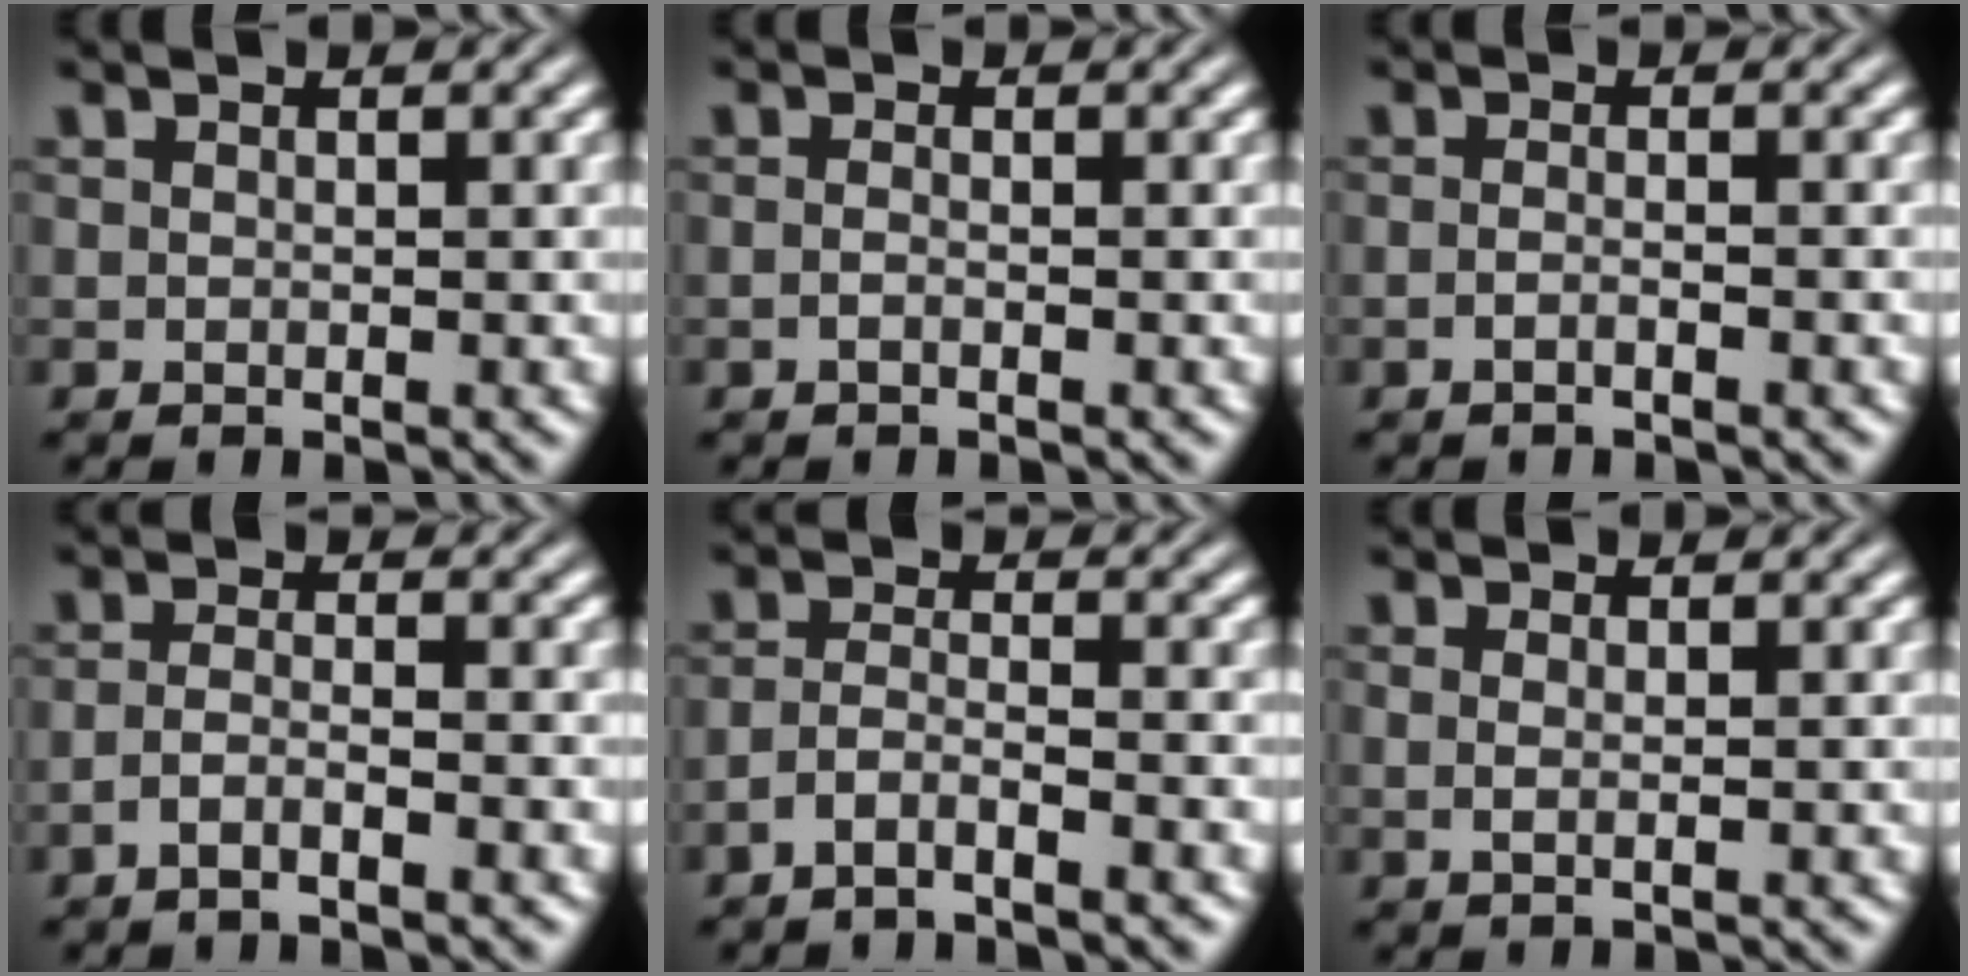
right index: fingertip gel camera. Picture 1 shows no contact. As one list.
[{"total": 1.0, "force": [-0.8, -0.4, 0.5], "torque": [-0.011, -0.004, -0.013]}, {"total": 1.4, "force": [-1.1, -0.5, 0.7], "torque": [-0.016, -0.003, -0.018]}, {"total": 2.5, "force": [-2.0, -0.4, 1.4], "torque": [-0.024, -0.011, -0.031]}, {"total": 2.9, "force": [-2.5, 0.2, 1.5], "torque": [-0.026, -0.013, -0.040]}, {"total": 1.1, "force": [0.3, -0.7, 0.9], "torque": [-0.014, -0.007, 0.012]}]